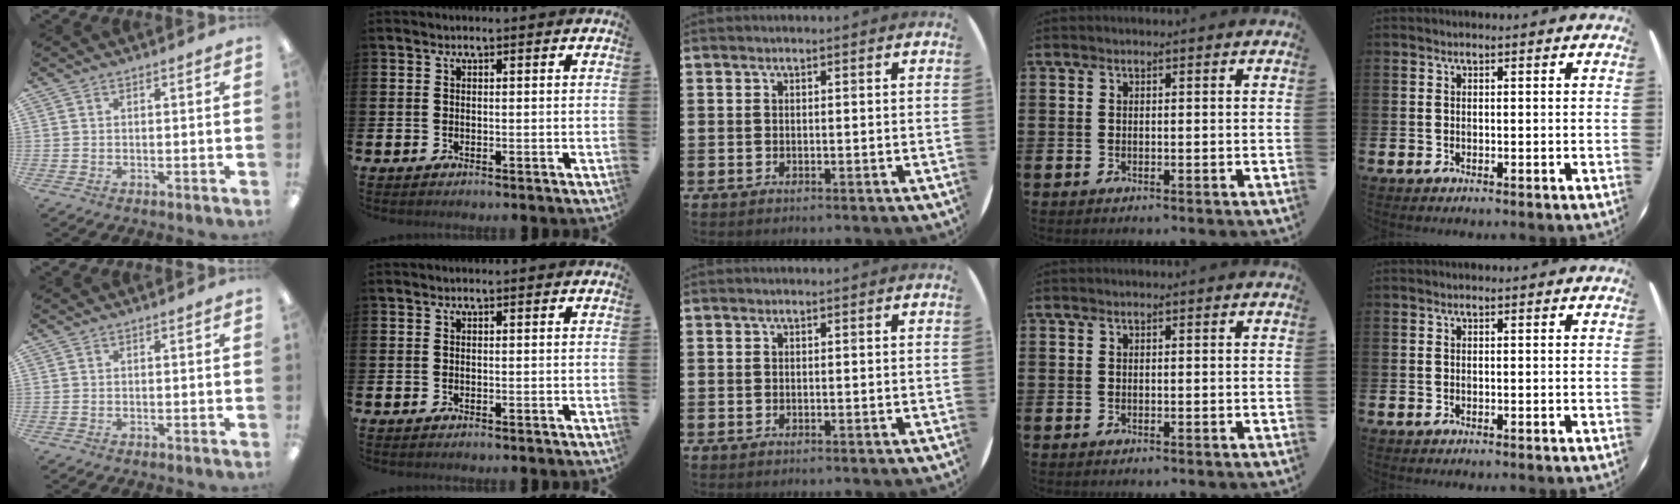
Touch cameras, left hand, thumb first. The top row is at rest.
{}